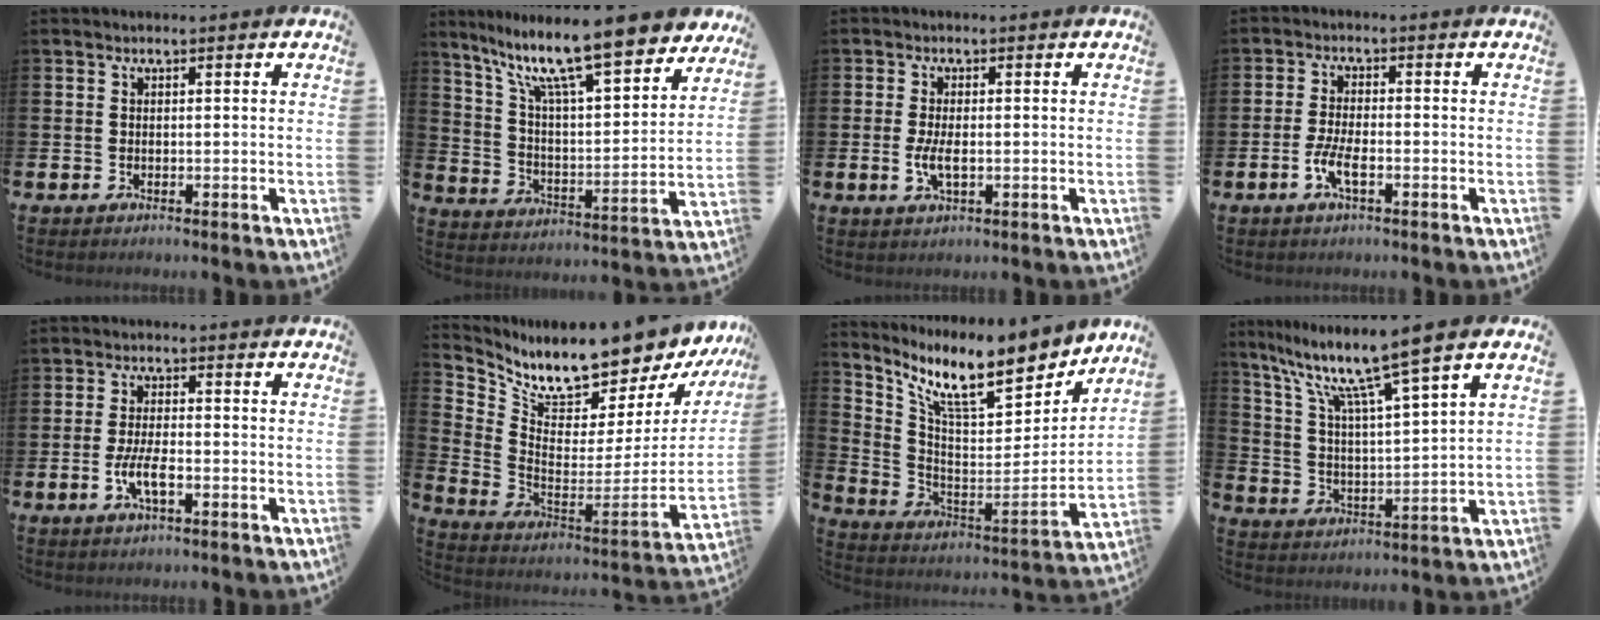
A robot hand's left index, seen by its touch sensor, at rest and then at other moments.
{"total": 13.4, "force": [11.0, 2.2, 7.3], "torque": [-0.165, -0.073, 0.184]}
{"total": 3.2, "force": [-0.3, 1.3, 2.9], "torque": [-0.055, -0.004, -0.009]}
{"total": 3.5, "force": [-1.4, 1.0, 3.0], "torque": [-0.065, -0.001, -0.028]}
{"total": 4.0, "force": [-1.3, 1.1, 3.7], "torque": [-0.060, -0.001, -0.027]}
{"total": 9.7, "force": [8.9, 1.8, 3.2], "torque": [-0.091, -0.086, 0.146]}
{"total": 12.9, "force": [10.6, 3.0, 6.7], "torque": [-0.148, -0.075, 0.176]}
{"total": 10.3, "force": [8.0, 0.8, 6.5], "torque": [-0.148, -0.042, 0.129]}